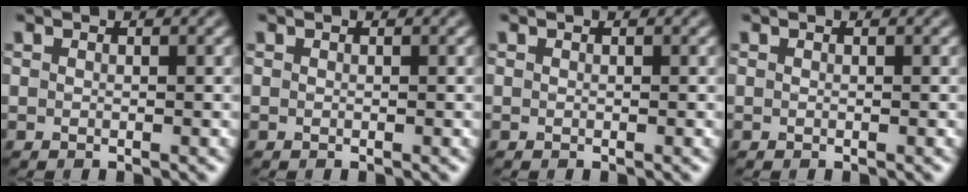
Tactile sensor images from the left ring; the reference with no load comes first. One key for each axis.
{"total": 0.0}
{"total": 0.0}
{"total": 0.0}